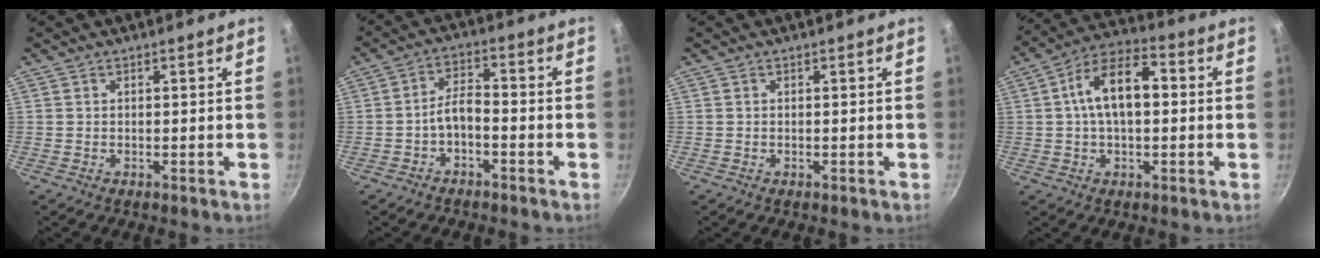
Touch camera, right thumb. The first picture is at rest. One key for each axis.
{"total": 4.0, "fx": -1.7, "fy": 1.8, "fz": 3.1, "tx": -0.053, "ty": 0.029, "tz": -0.036}
{"total": 0.0}
{"total": 12.4, "fx": 1.4, "fy": 6.6, "fz": 10.4, "tx": -0.180, "ty": 0.030, "tz": 0.015}